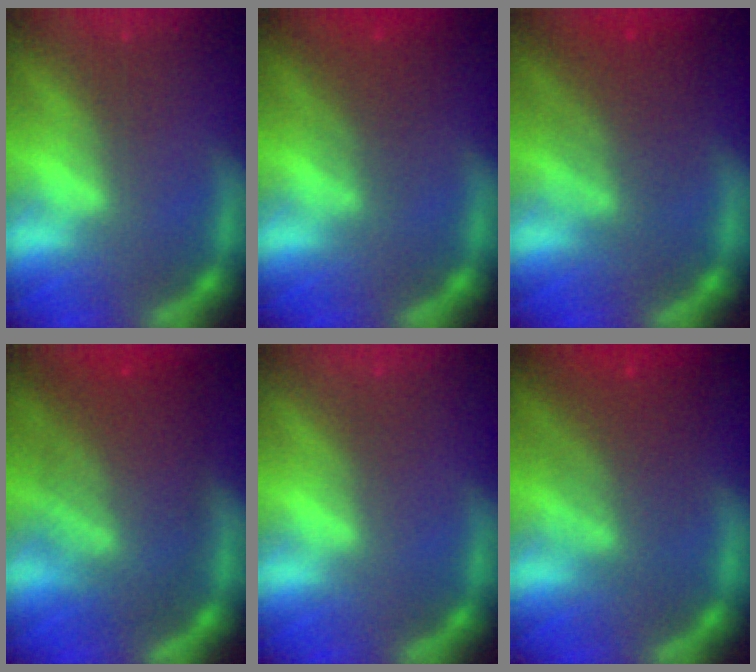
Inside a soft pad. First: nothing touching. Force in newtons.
{"total": 3.0}
{"total": 5.1}
{"total": 9.1}
{"total": 0.0}
{"total": 5.6}